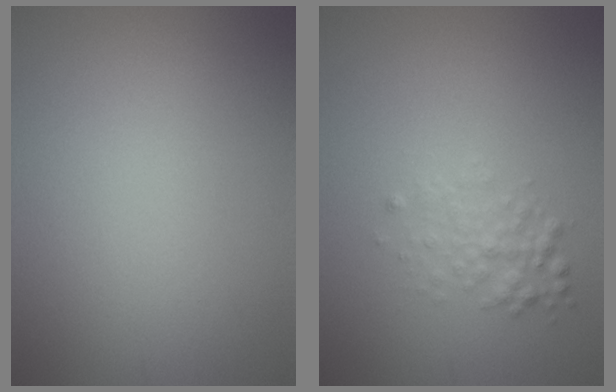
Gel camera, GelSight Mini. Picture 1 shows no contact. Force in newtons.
{"total": 1.9, "press": 1.9, "slide": 0.0}